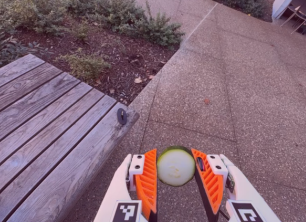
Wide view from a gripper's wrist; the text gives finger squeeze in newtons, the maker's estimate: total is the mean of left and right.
{"total": 7.6, "left": 7.5, "right": 7.7}